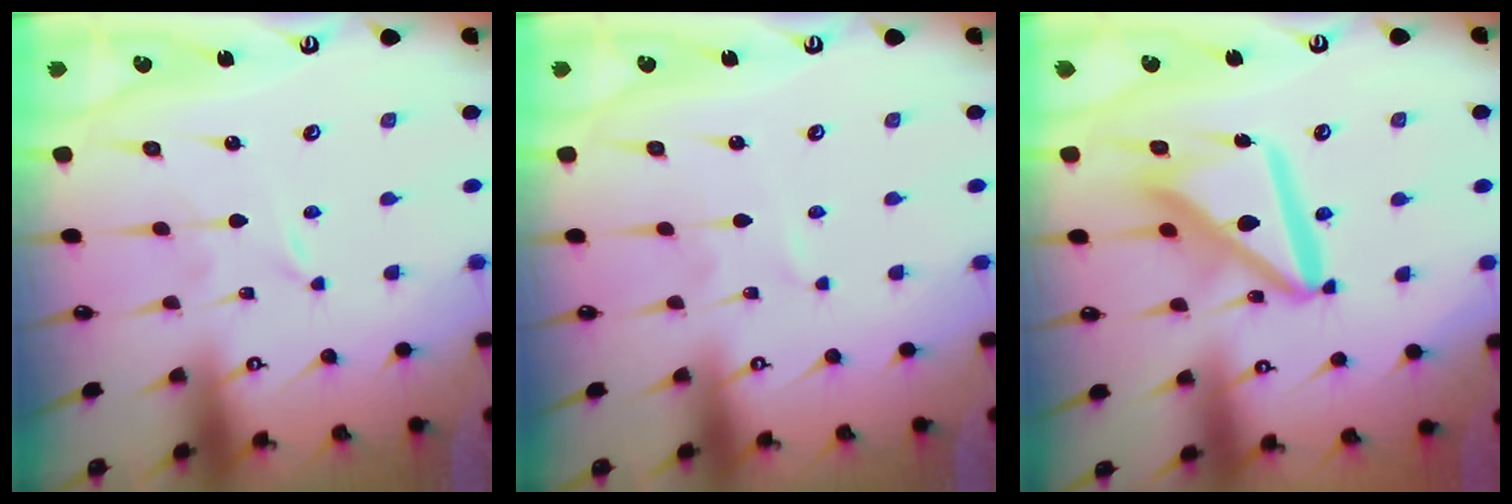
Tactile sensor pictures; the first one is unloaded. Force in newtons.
{"total": 1.6, "press": 1.6, "slide": 0.2}
{"total": 16.4, "press": 16.3, "slide": 2.0}